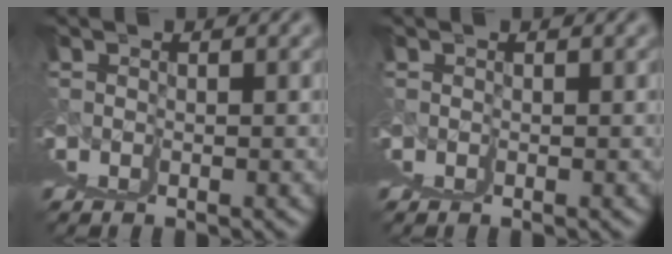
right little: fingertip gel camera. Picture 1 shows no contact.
{"total": 0.0}